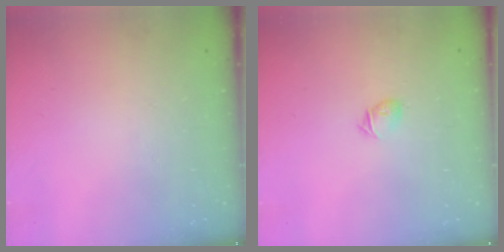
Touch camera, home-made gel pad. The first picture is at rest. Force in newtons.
{"total": 3.7, "press": 3.6, "slide": 0.8}